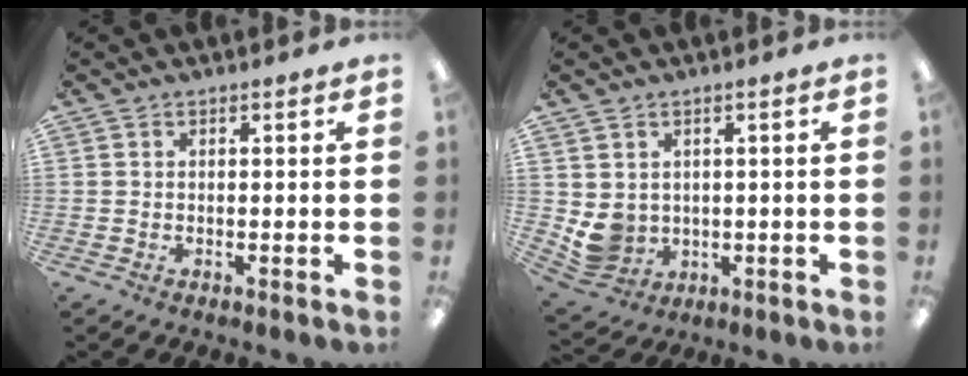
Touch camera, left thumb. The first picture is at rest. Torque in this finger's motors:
{"motor_torque": [-0.22, 0.24, 0.09, 0.06, 0.02]}